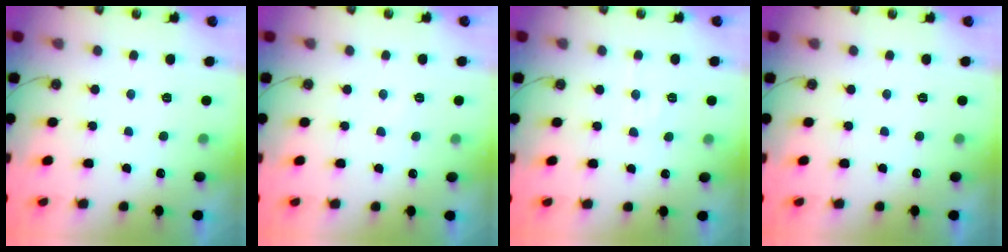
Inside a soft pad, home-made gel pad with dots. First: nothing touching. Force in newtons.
{"total": 4.8, "press": 4.7, "slide": 0.5}
{"total": 7.1, "press": 7.1, "slide": 0.6}
{"total": 0.0}